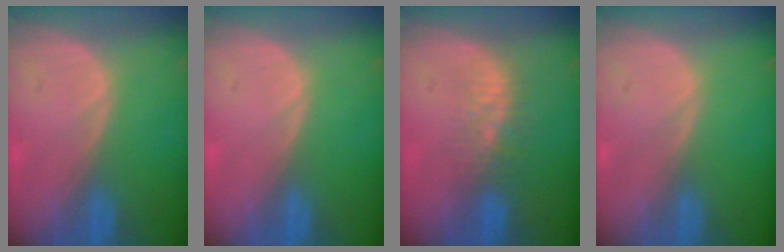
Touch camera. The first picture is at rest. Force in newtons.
{"total": 0.0}
{"total": 4.9, "press": 4.3, "slide": 2.2}
{"total": 0.0}